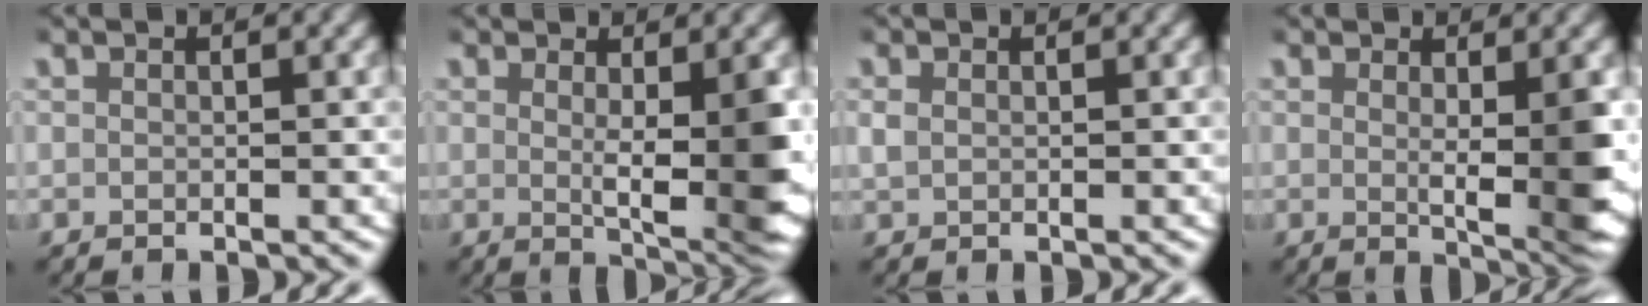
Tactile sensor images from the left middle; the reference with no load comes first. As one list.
[{"total": 7.4, "force": [0.1, 2.3, 7.0], "torque": [-0.092, -0.021, 0.009]}, {"total": 1.0, "force": [0.2, 0.8, 0.6], "torque": [-0.019, 0.000, 0.007]}, {"total": 5.9, "force": [0.1, 1.5, 5.7], "torque": [-0.081, -0.018, 0.006]}]